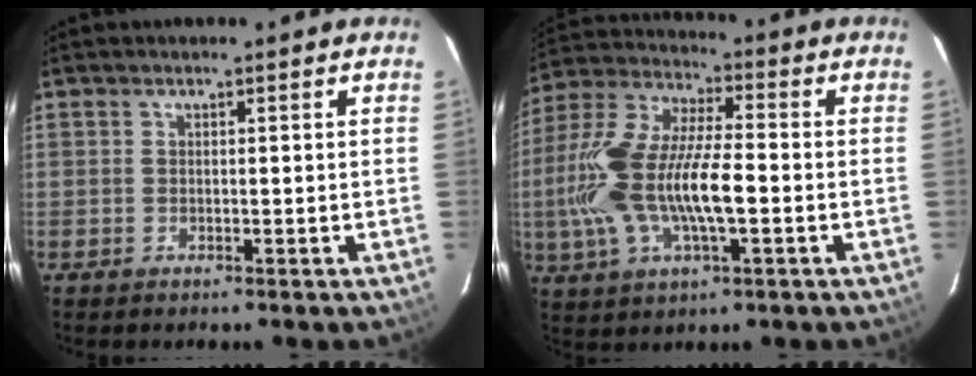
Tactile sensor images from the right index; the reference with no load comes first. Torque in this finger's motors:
{"motor_torque": [0.86, -0.32, 1.05, 0.21]}